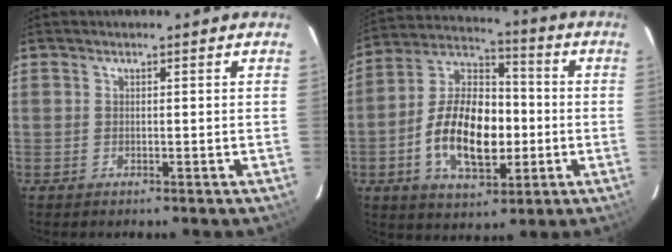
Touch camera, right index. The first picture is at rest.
{"total": 16.7, "force": [-3.4, 9.2, 13.5], "torque": [-0.262, 0.016, -0.055]}